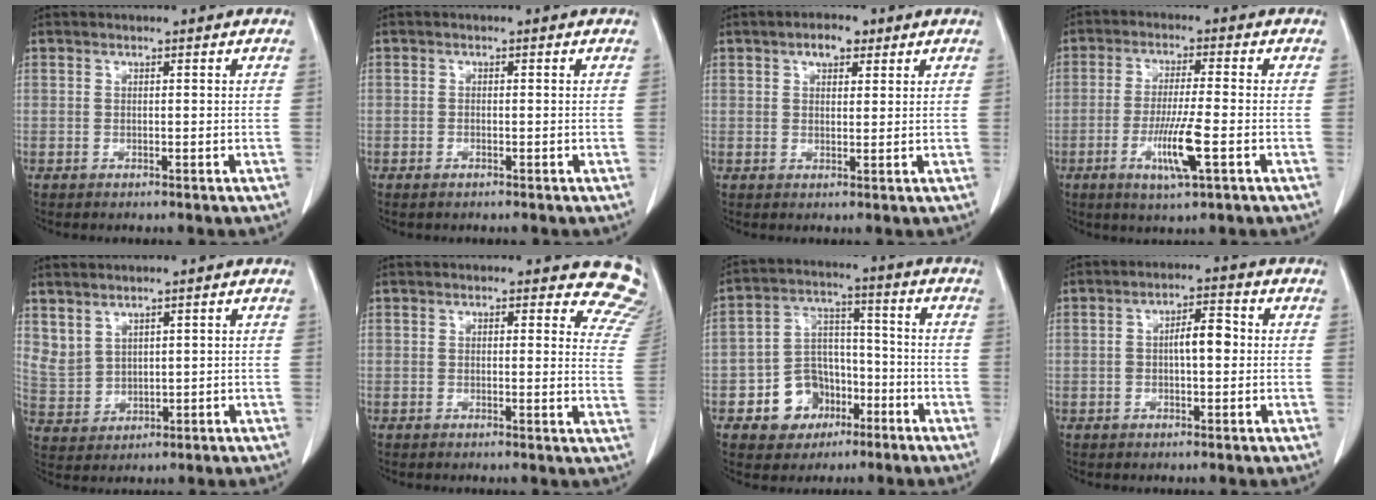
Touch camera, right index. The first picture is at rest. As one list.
[{"total": 0.9, "force": [-0.6, 0.4, 0.5], "torque": [-0.009, 0.001, -0.006]}, {"total": 3.5, "force": [2.1, 1.8, 2.2], "torque": [-0.035, 0.011, 0.034]}, {"total": 7.8, "force": [-2.7, 0.0, 7.3], "torque": [-0.138, -0.013, -0.048]}, {"total": 4.6, "force": [3.4, 2.8, 1.3], "torque": [-0.027, 0.002, 0.086]}, {"total": 7.6, "force": [6.9, 3.0, 0.9], "torque": [0.039, -0.029, 0.032]}, {"total": 9.3, "force": [-4.2, 7.6, 3.2], "torque": [-0.058, 0.027, -0.061]}, {"total": 4.8, "force": [0.1, 1.8, 4.5], "torque": [-0.076, 0.023, 0.002]}]